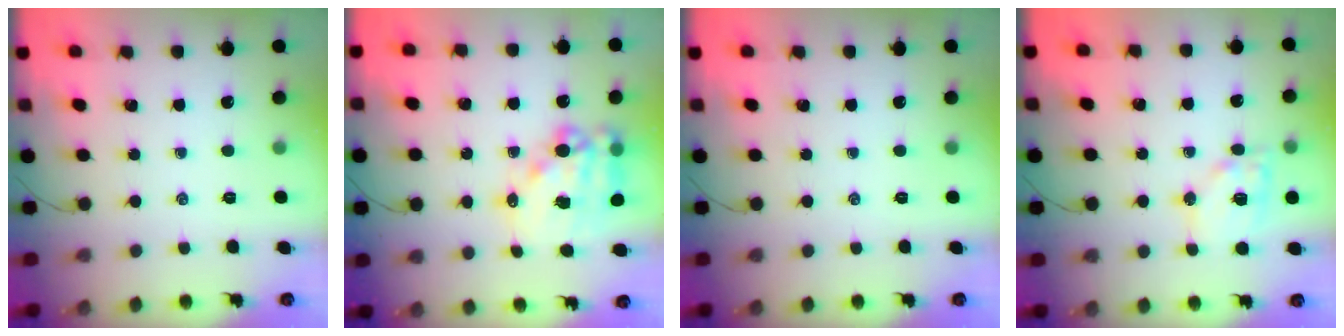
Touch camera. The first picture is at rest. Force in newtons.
{"total": 15.8, "press": 15.4, "slide": 3.4}
{"total": 0.0}
{"total": 11.6, "press": 11.4, "slide": 2.0}